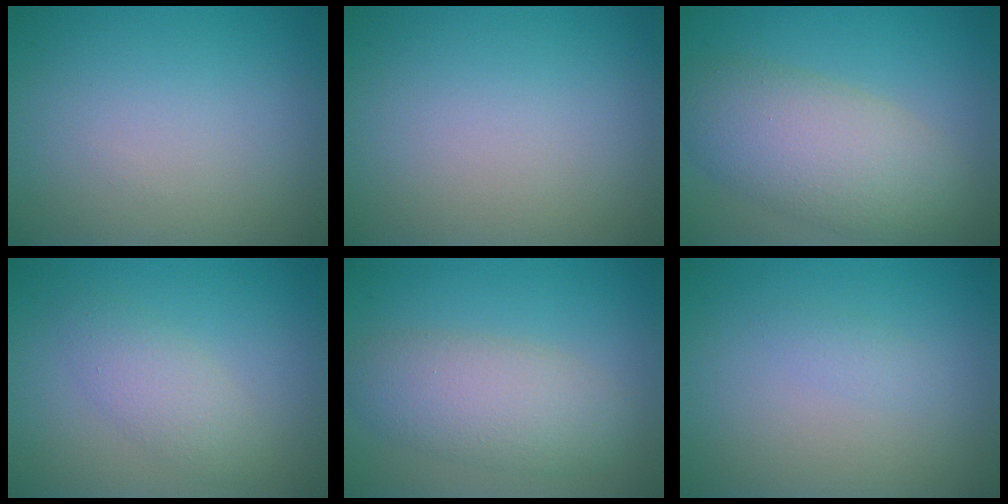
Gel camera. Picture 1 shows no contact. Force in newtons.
{"total": 0.0}
{"total": 7.2, "press": 7.2, "slide": 0.6}
{"total": 2.7, "press": 2.7, "slide": 0.2}
{"total": 5.1, "press": 5.1, "slide": 0.1}
{"total": 0.9, "press": 0.9, "slide": 0.0}